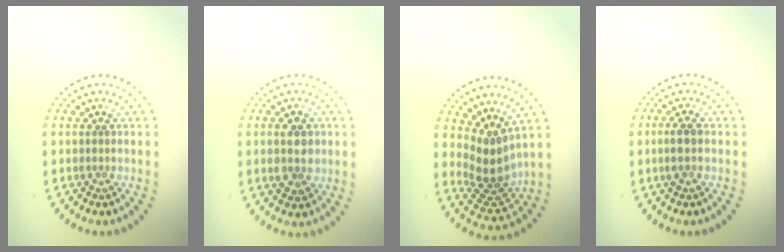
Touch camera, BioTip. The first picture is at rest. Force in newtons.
{"total": 2.8, "press": 2.8, "slide": 0.1}
{"total": 3.7, "press": 2.8, "slide": 2.5}
{"total": 1.9, "press": 1.7, "slide": 0.7}